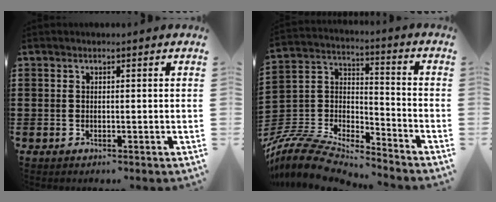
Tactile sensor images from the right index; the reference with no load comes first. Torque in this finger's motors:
{"motor_torque": [-2.05, 0.09, -1.05, -0.21]}